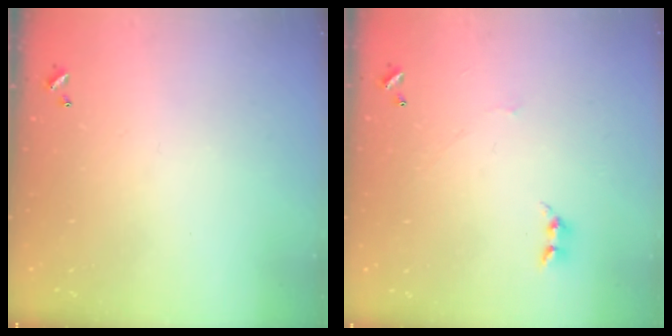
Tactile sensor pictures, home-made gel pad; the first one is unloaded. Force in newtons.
{"total": 0.9, "press": 0.8, "slide": 0.4}